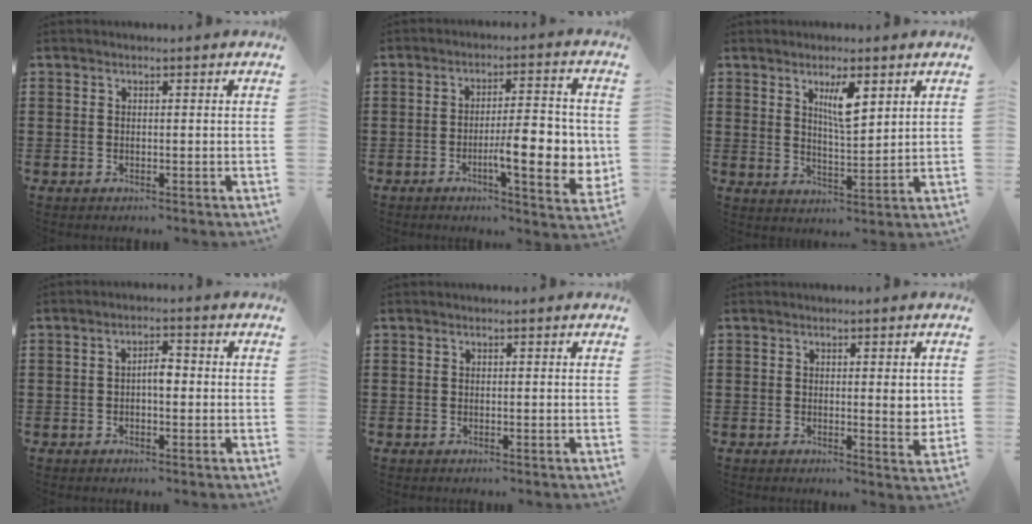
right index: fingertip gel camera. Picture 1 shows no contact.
{"total": 10.9, "force": [-2.1, 3.0, 10.2], "torque": [-0.148, -0.006, -0.035]}
{"total": 5.5, "force": [2.8, 1.5, 4.4], "torque": [-0.079, -0.001, 0.044]}
{"total": 2.8, "force": [-0.3, 1.1, 2.6], "torque": [-0.048, 0.005, -0.008]}
{"total": 0.0}
{"total": 3.7, "force": [0.4, 0.9, 3.5], "torque": [-0.049, -0.005, 0.002]}